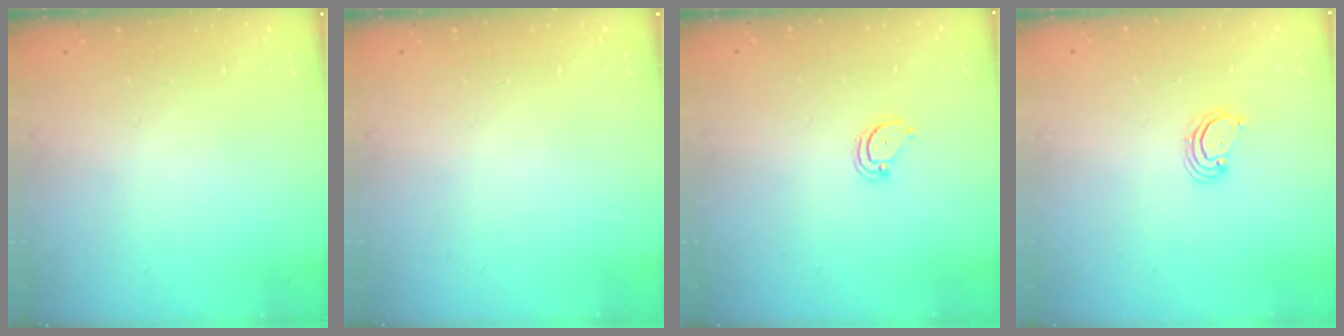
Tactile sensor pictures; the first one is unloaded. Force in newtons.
{"total": 0.0}
{"total": 2.4, "press": 2.4, "slide": 0.2}
{"total": 2.7, "press": 2.7, "slide": 0.3}